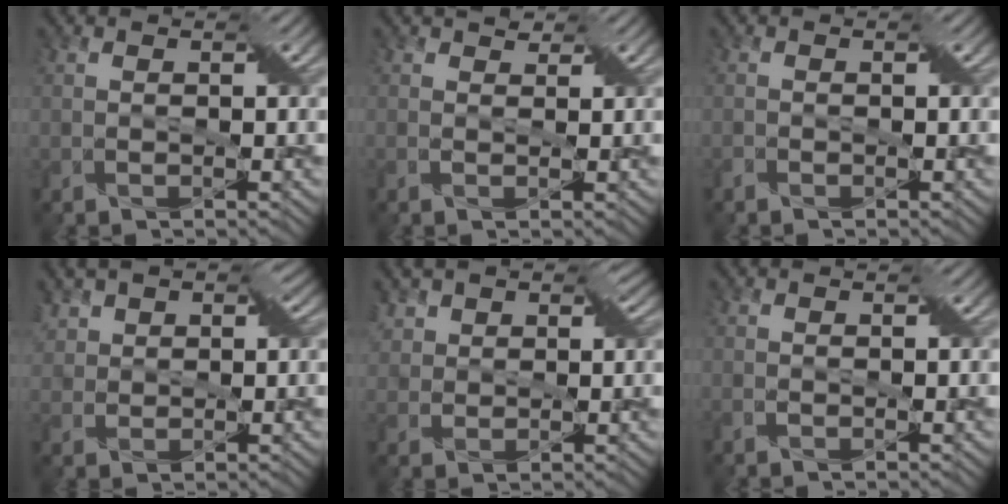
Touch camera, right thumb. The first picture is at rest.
{"total": 2.3, "force": [1.4, 1.4, 1.1], "torque": [-0.029, 0.006, 0.020]}
{"total": 0.6, "force": [-0.6, 0.2, 0.2], "torque": [-0.007, 0.003, -0.010]}
{"total": 5.3, "force": [2.9, 3.5, 2.8], "torque": [-0.063, 0.012, 0.051]}
{"total": 5.2, "force": [2.9, 3.5, 2.4], "torque": [-0.057, 0.010, 0.051]}
{"total": 0.7, "force": [-0.3, 0.4, 0.5], "torque": [-0.012, -0.001, -0.005]}